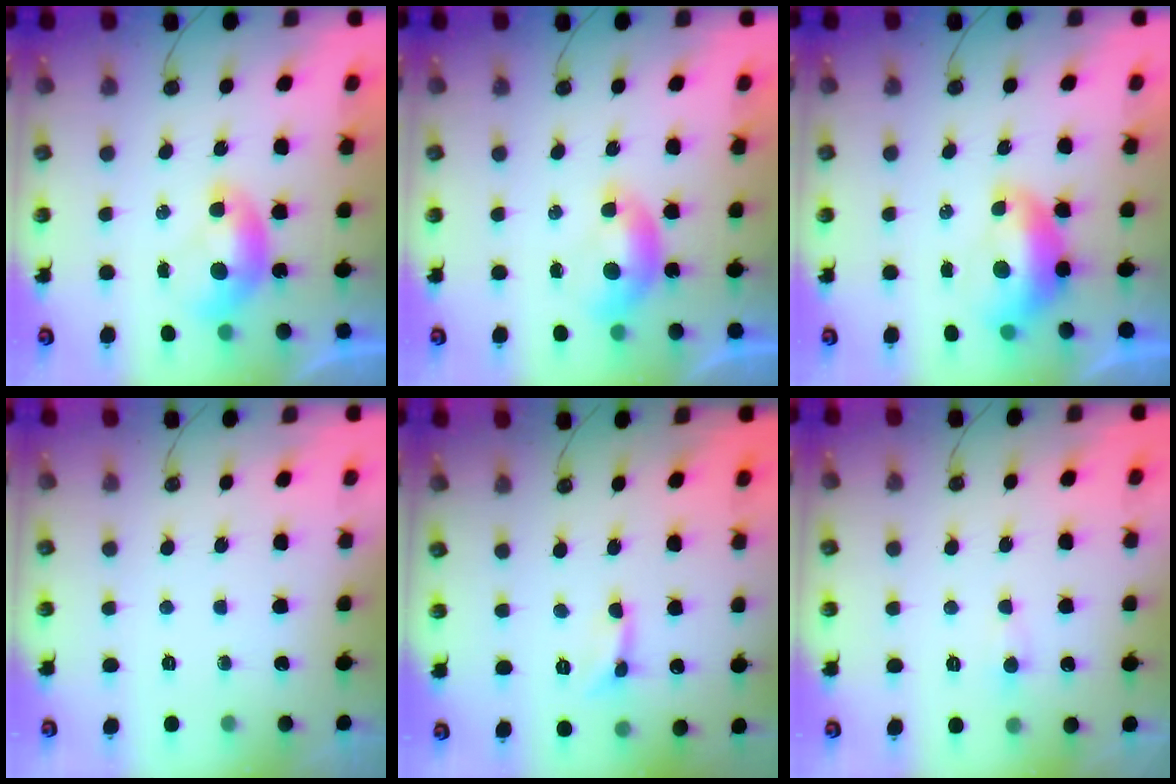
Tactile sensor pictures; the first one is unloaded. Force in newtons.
{"total": 0.7, "press": 0.6, "slide": 0.3}
{"total": 2.9, "press": 2.7, "slide": 0.8}
{"total": 0.0}
{"total": 0.0}
{"total": 1.2, "press": 1.0, "slide": 0.6}